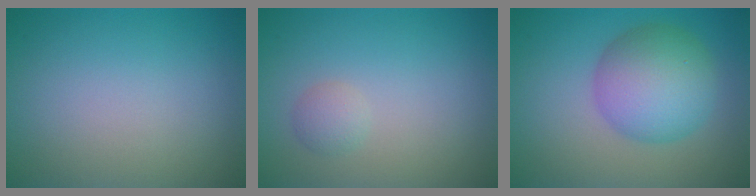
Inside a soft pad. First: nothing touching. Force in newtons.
{"total": 1.2, "press": 1.1, "slide": 0.1}
{"total": 6.9, "press": 6.9, "slide": 0.1}